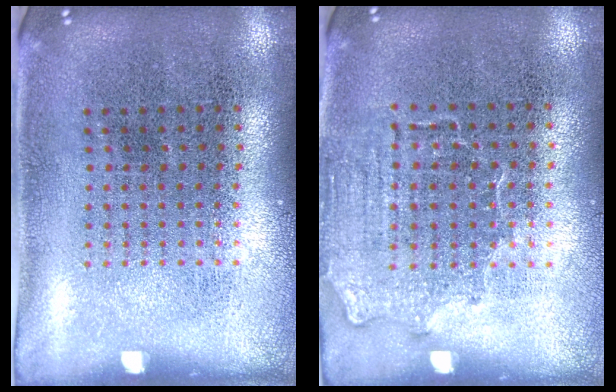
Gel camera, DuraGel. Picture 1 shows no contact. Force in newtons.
{"total": 1.4, "press": 1.2, "slide": 0.7}